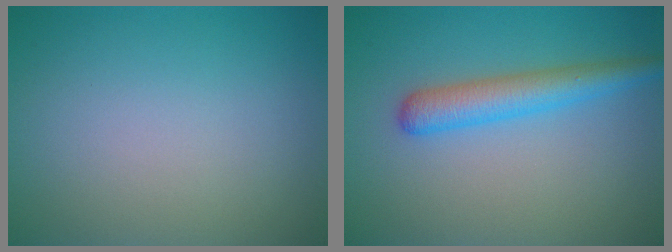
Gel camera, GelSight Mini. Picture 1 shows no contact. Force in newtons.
{"total": 3.6, "press": 3.6, "slide": 0.1}